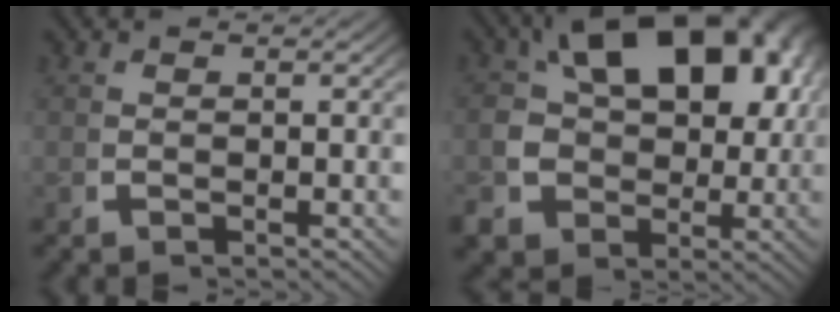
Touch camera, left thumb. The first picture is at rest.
{"total": 15.2, "force": [1.6, 11.1, 10.2], "torque": [-0.192, -0.027, 0.036]}